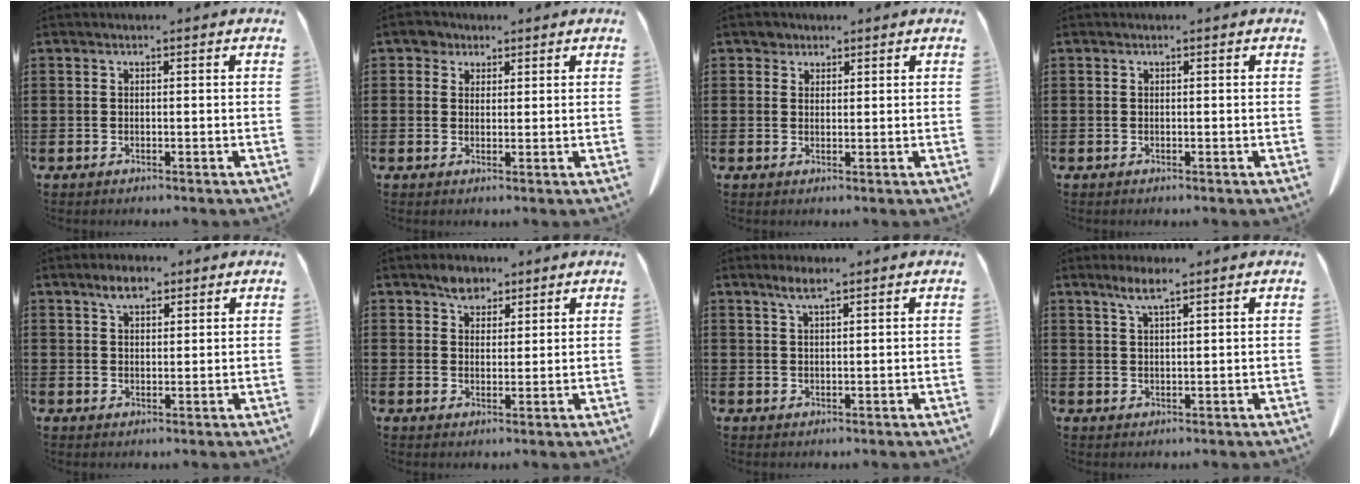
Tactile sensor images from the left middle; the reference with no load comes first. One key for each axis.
{"total": 2.5, "fx": 1.8, "fy": 1.6, "fz": 0.5, "tx": -0.009, "ty": 0.005, "tz": 0.032}
{"total": 1.7, "fx": 1.3, "fy": 1.0, "fz": 0.0, "tx": 0.003, "ty": 0.002, "tz": 0.025}
{"total": 0.0}
{"total": 4.0, "fx": 2.8, "fy": 1.5, "fz": 2.3, "tx": -0.043, "ty": 0.004, "tz": 0.049}
{"total": 4.1, "fx": 3.2, "fy": 2.3, "fz": 1.2, "tx": -0.025, "ty": 0.007, "tz": 0.061}
{"total": 2.8, "fx": 1.8, "fy": 0.4, "fz": 2.0, "tx": -0.043, "ty": 0.003, "tz": 0.032}
{"total": 3.4, "fx": 2.3, "fy": 0.3, "fz": 2.5, "tx": -0.055, "ty": 0.003, "tz": 0.041}